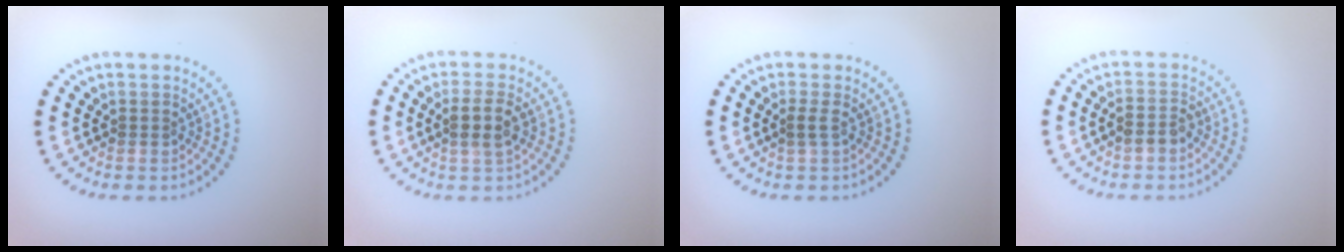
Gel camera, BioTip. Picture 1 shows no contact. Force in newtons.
{"total": 2.5, "press": 2.4, "slide": 0.8}
{"total": 0.8, "press": 0.7, "slide": 0.4}
{"total": 1.9, "press": 1.8, "slide": 0.6}